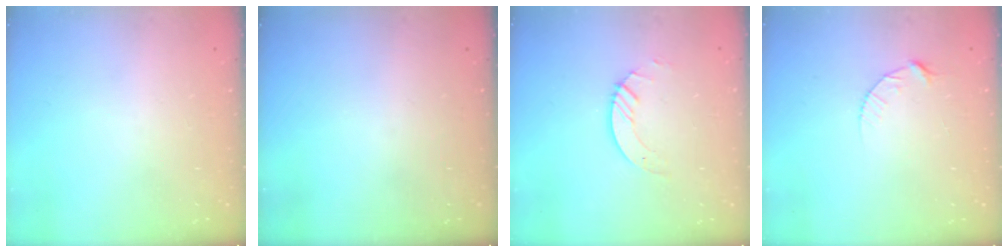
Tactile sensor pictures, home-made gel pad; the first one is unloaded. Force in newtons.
{"total": 0.0}
{"total": 3.2, "press": 3.2, "slide": 0.2}
{"total": 3.9, "press": 3.8, "slide": 0.5}